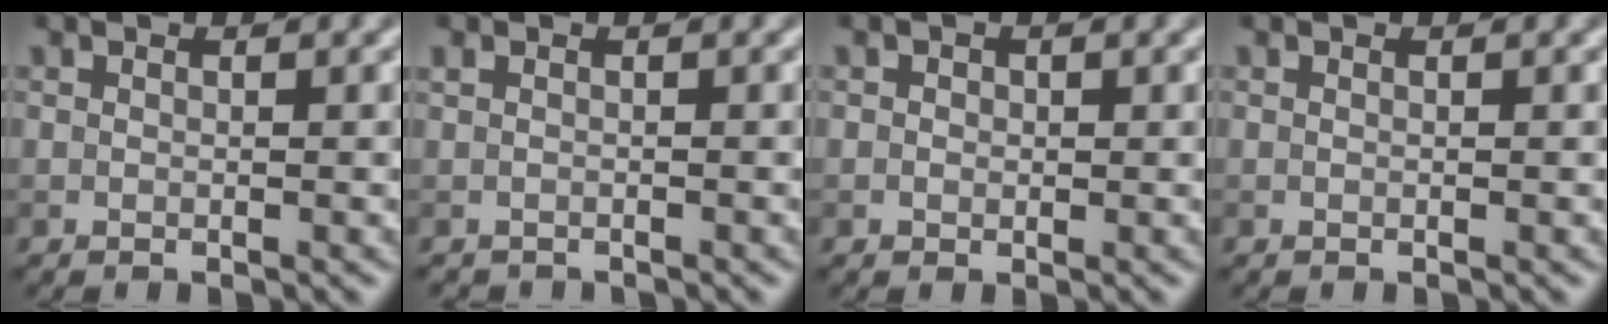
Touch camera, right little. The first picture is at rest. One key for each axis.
{"total": 0.6, "fx": -0.5, "fy": 0.3, "fz": -0.1, "tx": 0.004, "ty": -0.012, "tz": -0.011}
{"total": 1.0, "fx": 0.3, "fy": 0.9, "fz": 0.3, "tx": 0.002, "ty": -0.002, "tz": -0.001}
{"total": 0.0}